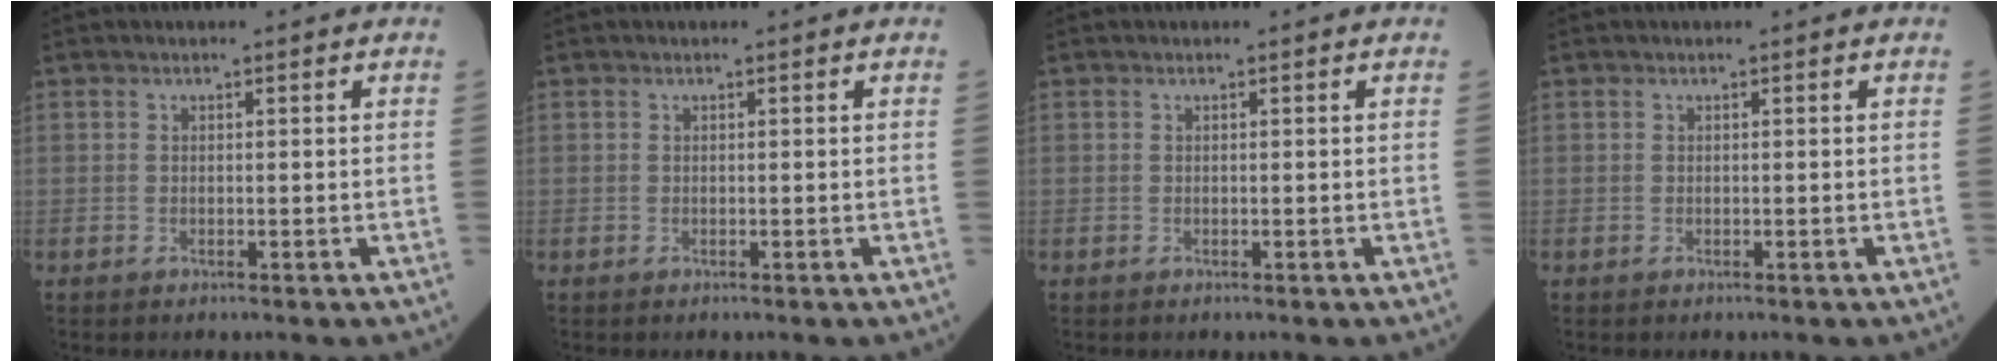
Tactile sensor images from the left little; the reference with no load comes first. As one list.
[{"total": 0.0}, {"total": 0.0}, {"total": 0.0}]